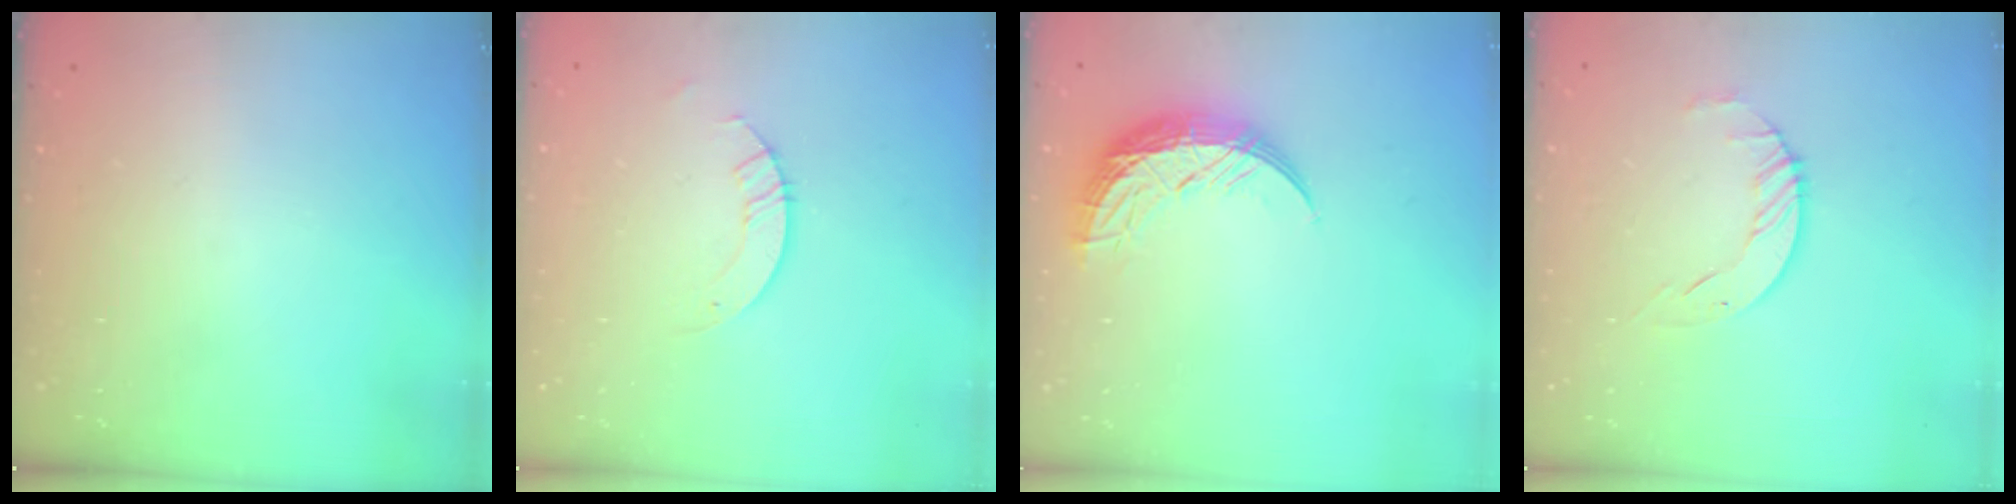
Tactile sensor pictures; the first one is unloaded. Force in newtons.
{"total": 3.0, "press": 3.0, "slide": 0.3}
{"total": 9.7, "press": 9.7, "slide": 0.9}
{"total": 3.1, "press": 3.1, "slide": 0.4}